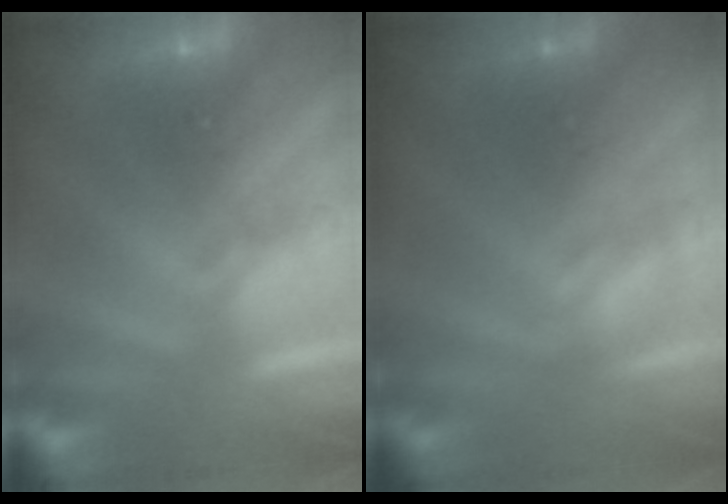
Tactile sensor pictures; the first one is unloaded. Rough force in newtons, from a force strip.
{"total": 2.4}